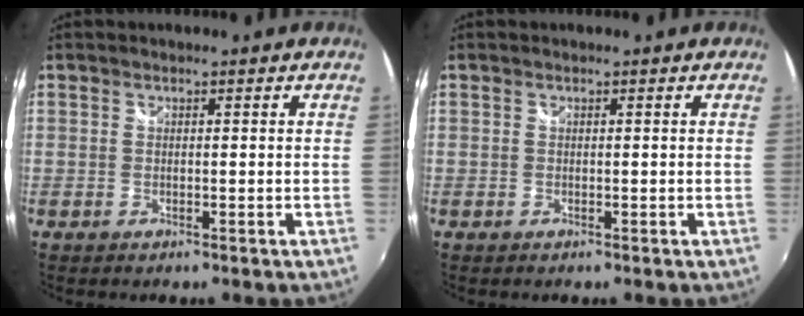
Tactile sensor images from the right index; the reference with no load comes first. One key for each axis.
{"total": 0.0}